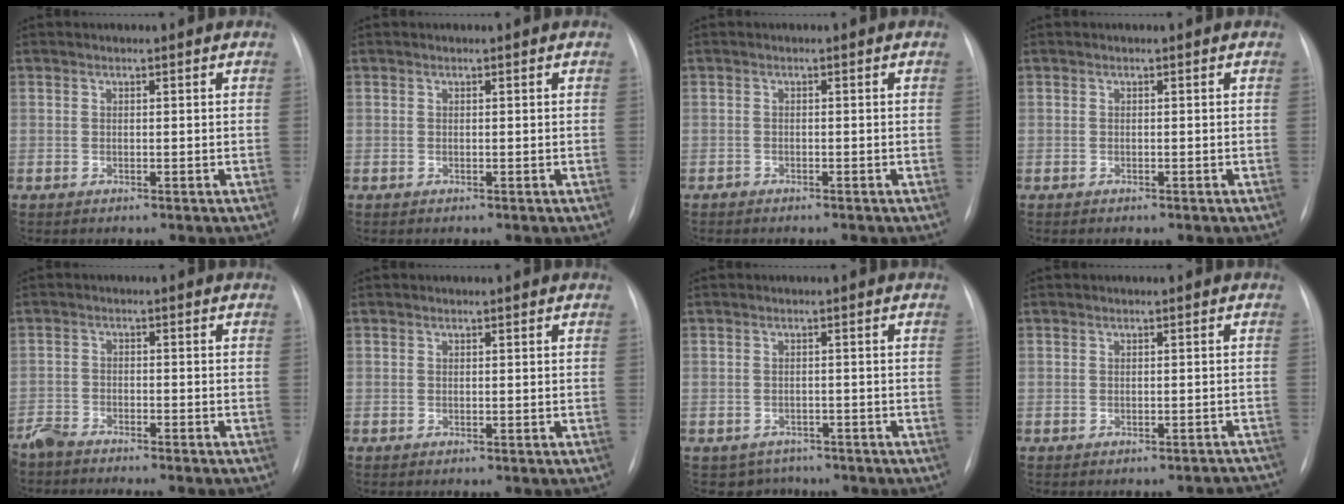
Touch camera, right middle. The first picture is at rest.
{"total": 0.0}
{"total": 0.8, "force": [-0.8, 0.4, 0.0], "torque": [-0.004, 0.001, -0.015]}
{"total": 0.0}
{"total": 6.9, "force": [-6.5, 0.7, 2.2], "torque": [-0.023, -0.010, -0.105]}
{"total": 0.0}
{"total": 3.7, "force": [-2.8, 2.4, -0.3], "torque": [0.005, 0.010, -0.038]}
{"total": 3.9, "force": [-3.7, 1.0, 0.5], "torque": [0.006, 0.000, -0.036]}